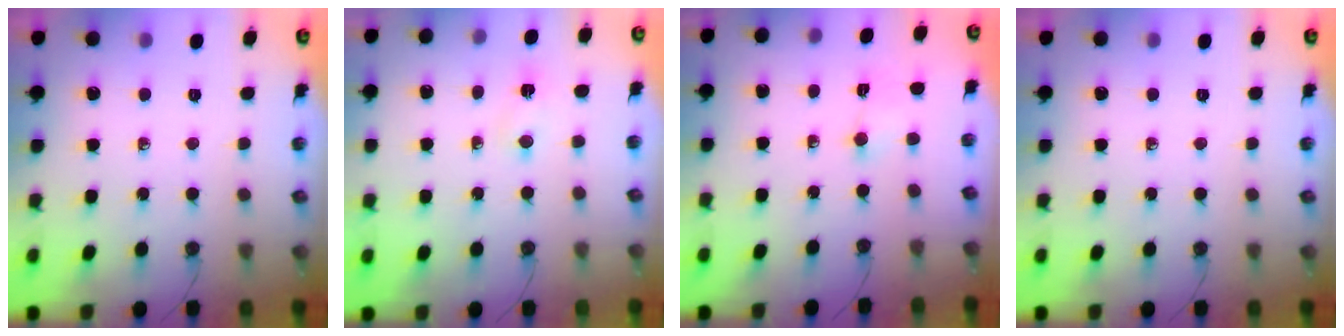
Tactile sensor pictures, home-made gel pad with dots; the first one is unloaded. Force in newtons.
{"total": 16.8, "press": 4.4, "slide": 16.2}
{"total": 1.6, "press": 1.4, "slide": 0.7}
{"total": 0.0}